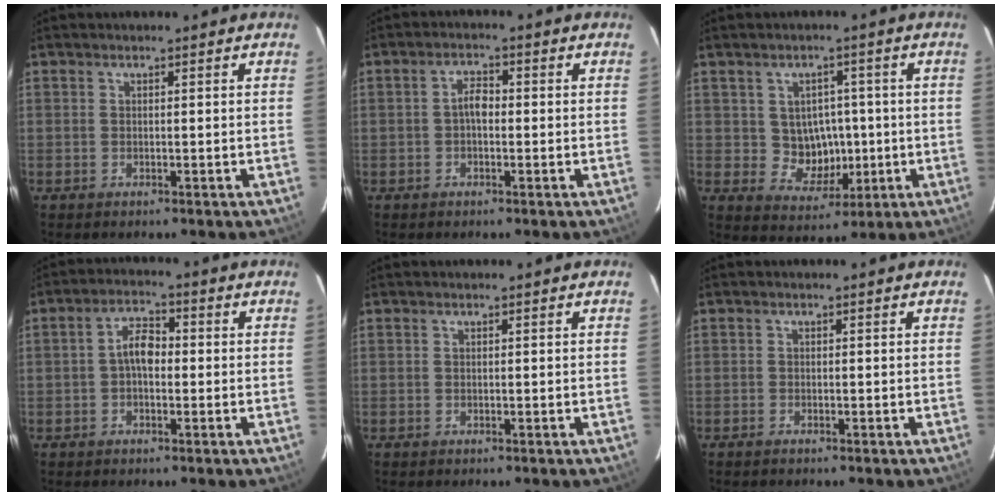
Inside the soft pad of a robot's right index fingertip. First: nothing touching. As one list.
[{"total": 2.7, "force": [-0.4, 1.5, 2.2], "torque": [-0.041, 0.011, -0.009]}, {"total": 7.1, "force": [-0.1, 6.5, 2.7], "torque": [-0.055, 0.011, 0.015]}, {"total": 4.4, "force": [-0.4, 2.5, 3.6], "torque": [-0.066, 0.016, -0.009]}, {"total": 0.0}, {"total": 0.7, "force": [-0.6, 0.2, 0.1], "torque": [-0.005, 0.000, -0.014]}]